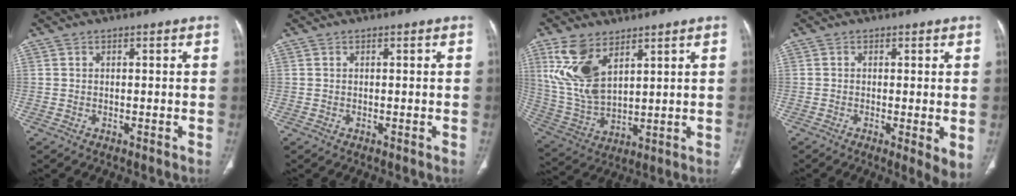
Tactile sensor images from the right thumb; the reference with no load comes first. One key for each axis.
{"total": 0.0}
{"total": 12.8, "fx": 6.3, "fy": 6.7, "fz": 8.9, "tx": -0.180, "ty": -0.022, "tz": 0.141}
{"total": 4.4, "fx": -0.5, "fy": 1.1, "fz": 4.2, "tx": -0.069, "ty": -0.015, "tz": -0.012}